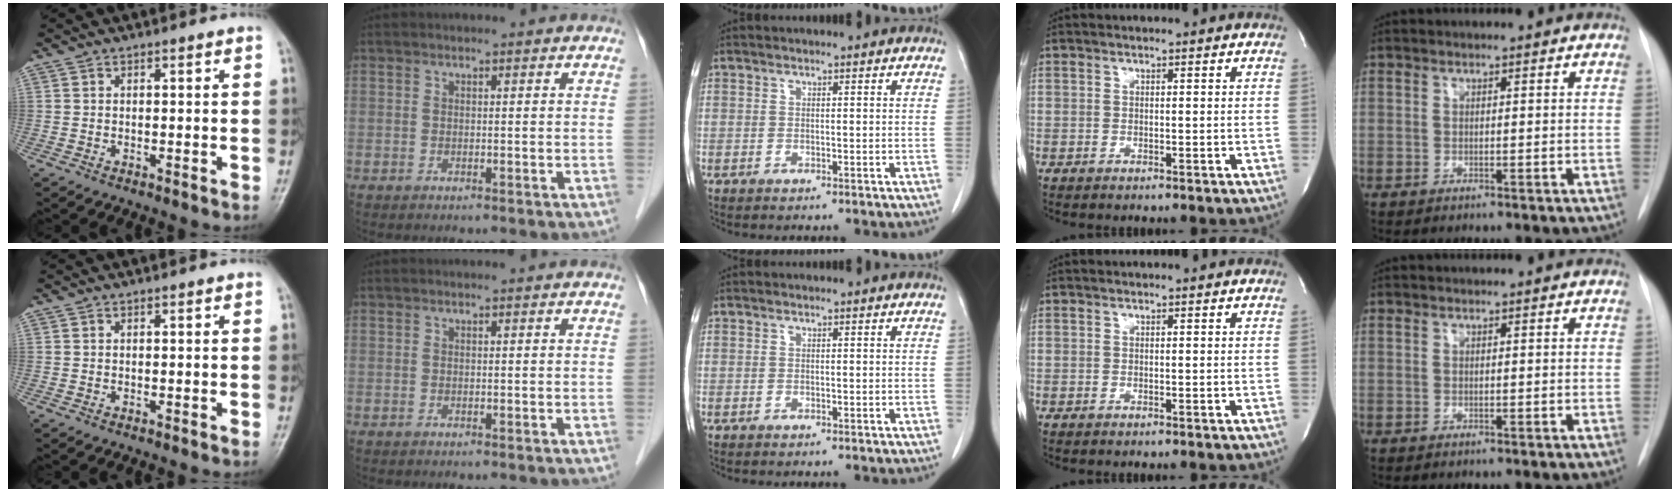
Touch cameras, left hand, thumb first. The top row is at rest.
{}